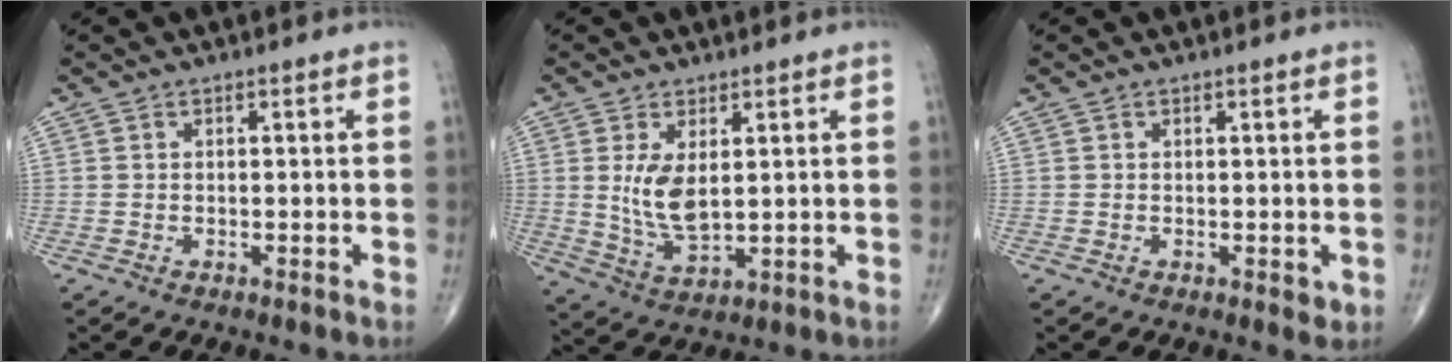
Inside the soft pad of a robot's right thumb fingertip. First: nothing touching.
{"total": 7.5, "force": [1.5, 3.6, 6.4], "torque": [-0.121, -0.020, 0.043]}
{"total": 1.3, "force": [0.0, 0.8, 1.0], "torque": [-0.010, -0.003, 0.000]}